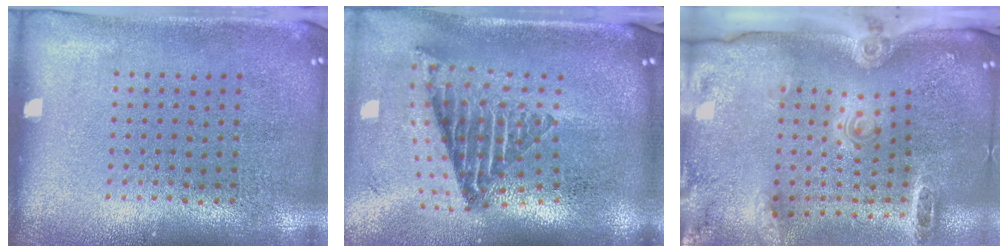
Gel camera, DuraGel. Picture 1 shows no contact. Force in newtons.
{"total": 2.8, "press": 1.7, "slide": 2.2}
{"total": 2.9, "press": 2.1, "slide": 2.1}